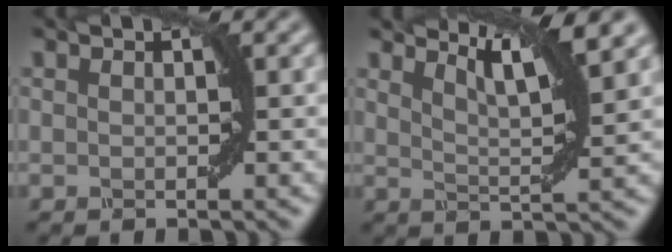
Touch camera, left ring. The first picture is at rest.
{"total": 5.0, "force": [3.6, 0.9, 3.4], "torque": [-0.052, 0.008, 0.056]}